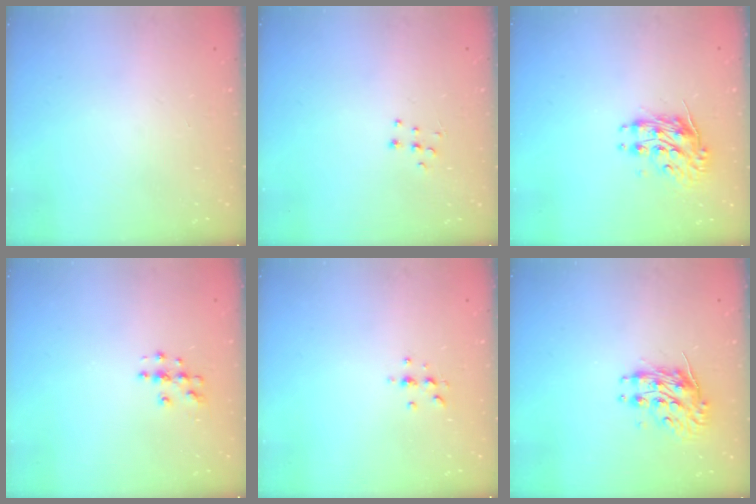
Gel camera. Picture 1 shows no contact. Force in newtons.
{"total": 3.7, "press": 3.7, "slide": 0.2}
{"total": 8.9, "press": 8.9, "slide": 0.3}
{"total": 3.9, "press": 3.9, "slide": 0.3}
{"total": 3.8, "press": 3.7, "slide": 0.4}
{"total": 9.2, "press": 9.2, "slide": 0.2}